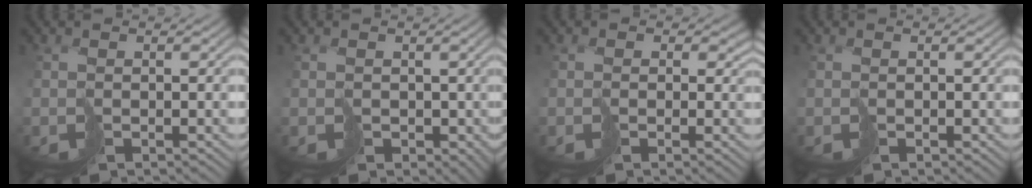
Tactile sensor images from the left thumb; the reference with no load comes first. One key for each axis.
{"total": 2.6, "fx": 0.0, "fy": 2.5, "fz": 0.8, "tx": -0.011, "ty": -0.007, "tz": 0.005}
{"total": 1.7, "fx": 0.3, "fy": 1.6, "fz": 0.5, "tx": -0.010, "ty": -0.001, "tz": 0.004}
{"total": 0.0}